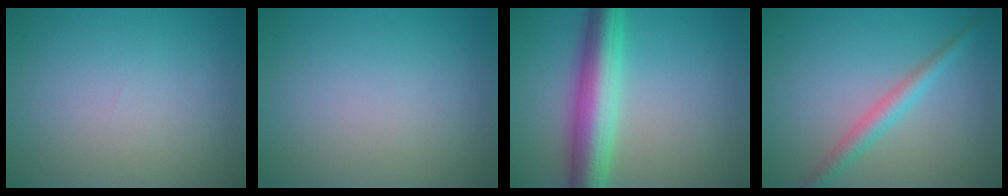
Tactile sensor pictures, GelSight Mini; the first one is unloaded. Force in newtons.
{"total": 0.0}
{"total": 7.1, "press": 7.1, "slide": 0.1}
{"total": 2.5, "press": 2.5, "slide": 0.1}